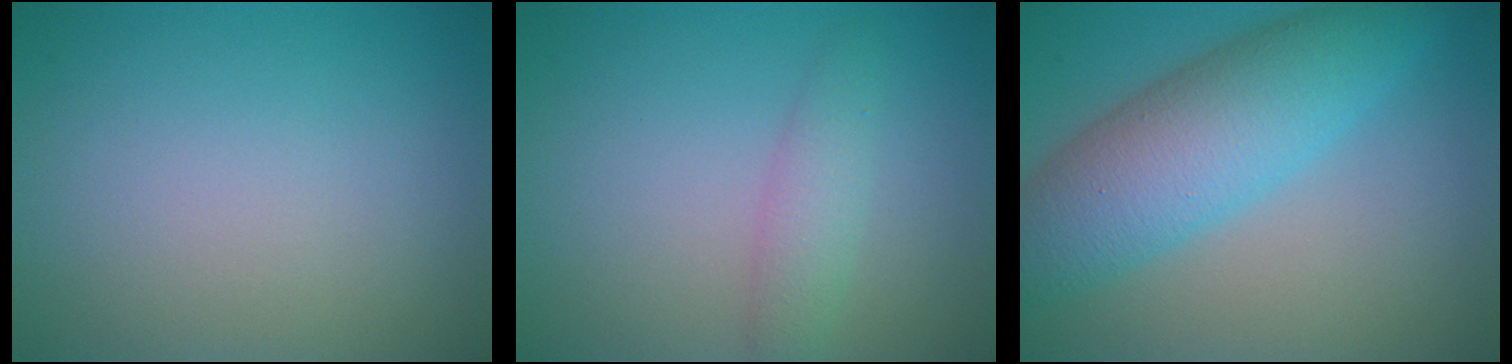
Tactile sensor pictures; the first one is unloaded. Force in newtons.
{"total": 2.2, "press": 2.2, "slide": 0.0}
{"total": 8.0, "press": 8.0, "slide": 0.1}